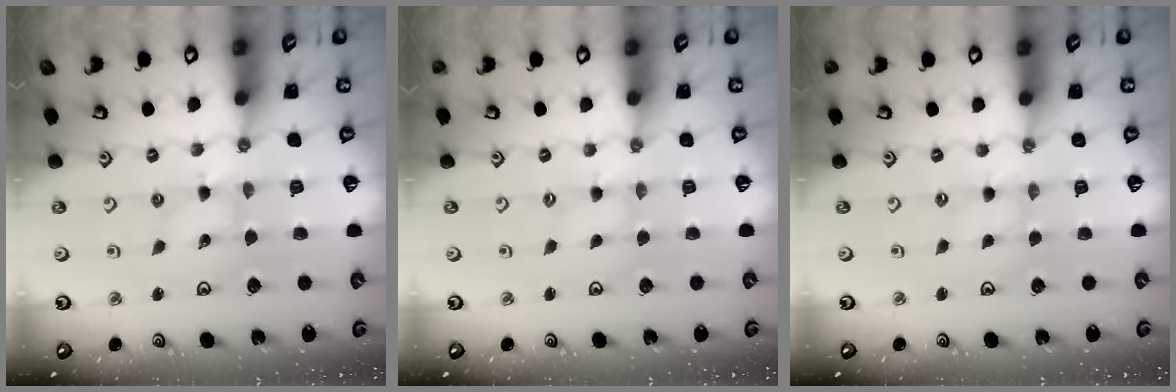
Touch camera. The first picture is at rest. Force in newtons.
{"total": 0.8, "press": 0.8, "slide": 0.2}
{"total": 1.1, "press": 1.0, "slide": 0.4}